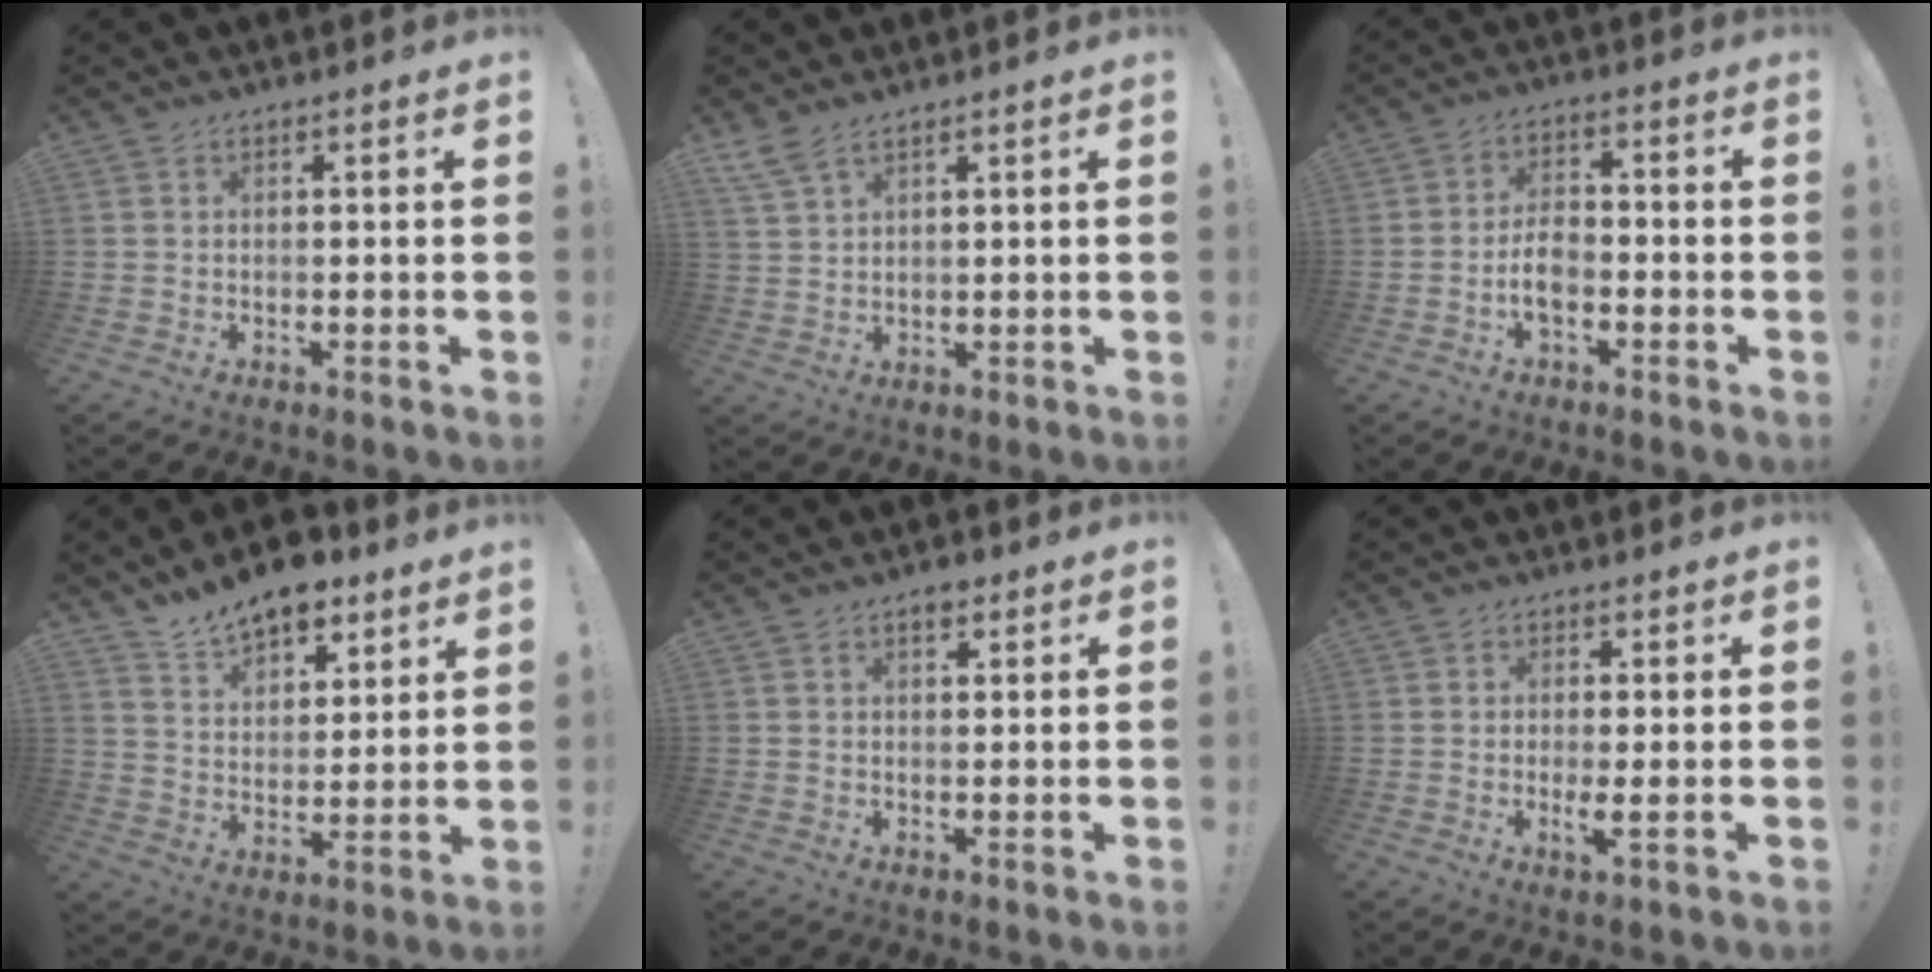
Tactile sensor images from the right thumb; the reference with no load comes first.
{"total": 5.0, "force": [4.1, 1.5, 2.6], "torque": [-0.061, -0.013, 0.078]}
{"total": 6.3, "force": [-2.4, 3.3, 4.9], "torque": [-0.093, 0.005, -0.042]}
{"total": 11.1, "force": [9.0, 4.9, 4.1], "torque": [-0.070, -0.062, 0.169]}
{"total": 2.3, "force": [1.3, 1.4, 1.3], "torque": [-0.011, -0.004, 0.020]}
{"total": 3.3, "force": [-0.2, 0.0, 3.3], "torque": [-0.049, -0.013, -0.002]}